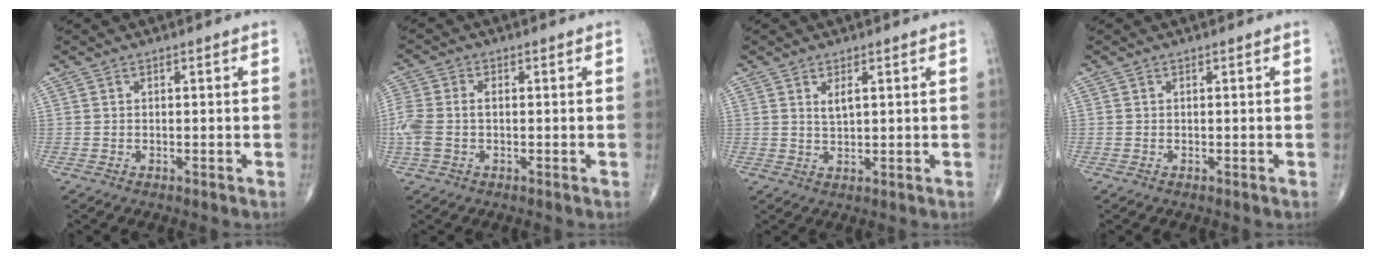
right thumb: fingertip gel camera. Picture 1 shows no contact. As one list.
[{"total": 7.2, "force": [-0.6, 4.5, 5.6], "torque": [-0.158, 0.015, -0.013]}, {"total": 2.3, "force": [1.0, 0.8, 1.9], "torque": [-0.034, -0.008, 0.021]}, {"total": 0.0}]